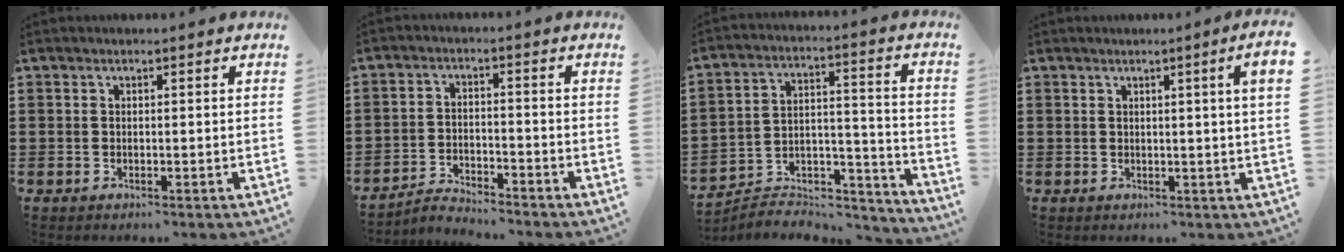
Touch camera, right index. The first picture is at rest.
{"total": 3.1, "force": [-3.1, 0.2, 0.2], "torque": [-0.011, 0.004, -0.065]}
{"total": 5.4, "force": [-5.1, 1.7, 0.7], "torque": [-0.010, 0.006, -0.103]}
{"total": 2.5, "force": [0.8, -0.7, 2.3], "torque": [-0.041, -0.008, 0.011]}